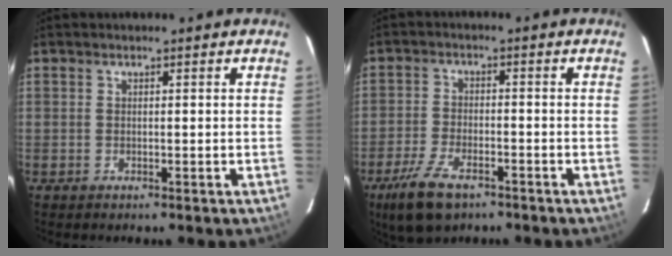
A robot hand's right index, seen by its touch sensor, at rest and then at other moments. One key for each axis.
{"total": 9.4, "fx": -6.1, "fy": 4.0, "fz": 5.8, "tx": -0.144, "ty": -0.018, "tz": -0.114}